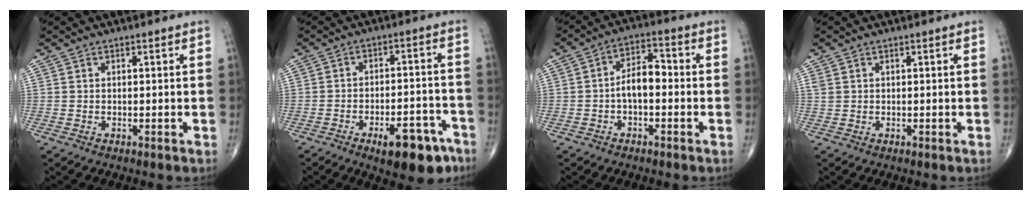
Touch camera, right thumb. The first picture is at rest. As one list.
[{"total": 11.1, "force": [-6.6, 4.5, 7.7], "torque": [-0.090, 0.046, -0.089]}, {"total": 6.4, "force": [-1.1, 3.5, 5.3], "torque": [-0.082, 0.029, -0.027]}, {"total": 1.1, "force": [0.4, 0.8, 0.5], "torque": [-0.011, 0.006, 0.010]}]